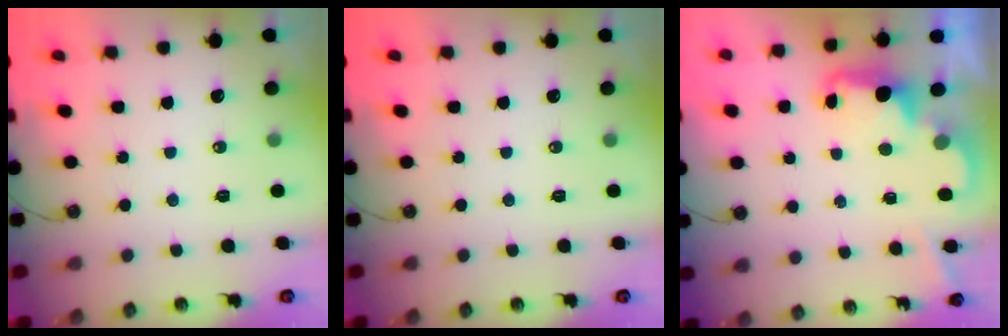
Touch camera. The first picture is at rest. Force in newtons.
{"total": 0.0}
{"total": 2.5, "press": 2.4, "slide": 0.5}